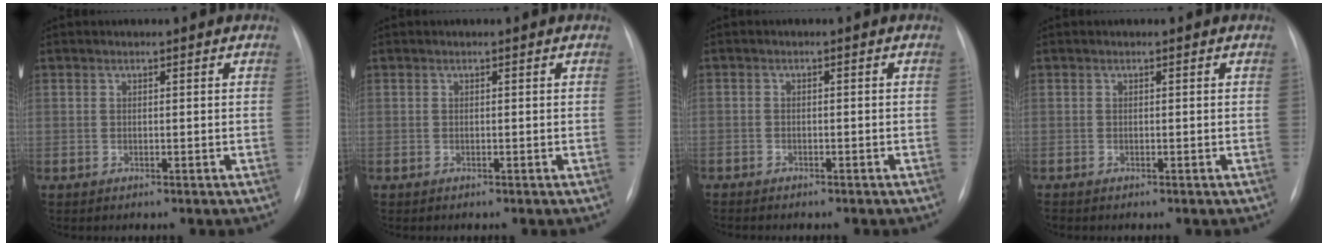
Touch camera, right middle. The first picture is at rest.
{"total": 0.0}
{"total": 3.7, "force": [-3.1, 1.6, 1.4], "torque": [-0.019, -0.001, -0.033]}
{"total": 0.0}